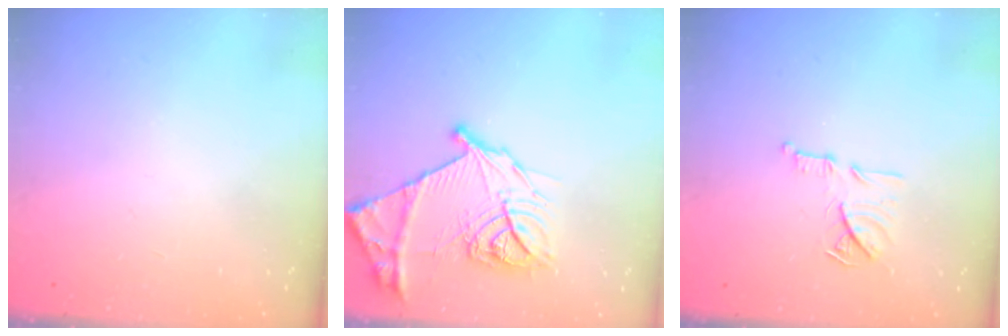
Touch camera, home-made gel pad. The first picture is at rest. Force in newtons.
{"total": 19.1, "press": 19.0, "slide": 1.8}
{"total": 11.8, "press": 11.8, "slide": 0.7}